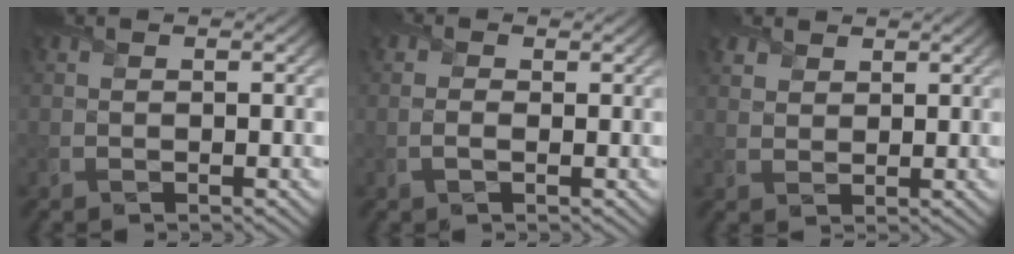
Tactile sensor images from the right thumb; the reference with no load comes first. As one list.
[{"total": 1.3, "force": [-0.1, 0.7, 1.1], "torque": [-0.029, 0.001, -0.004]}, {"total": 2.6, "force": [1.9, 1.6, 0.8], "torque": [-0.026, 0.004, 0.038]}]